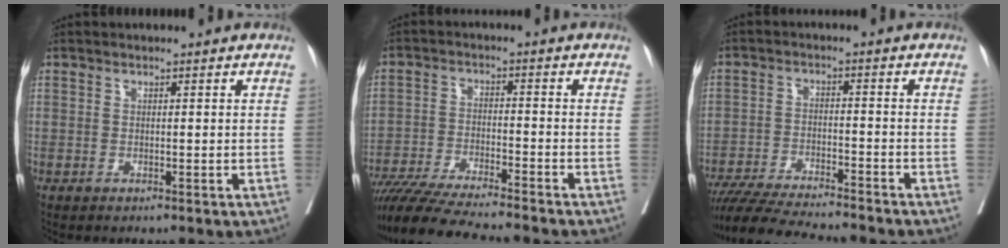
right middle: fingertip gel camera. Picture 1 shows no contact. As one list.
[{"total": 13.2, "force": [-11.8, -0.6, 5.9], "torque": [-0.087, -0.023, -0.198]}, {"total": 13.7, "force": [-12.5, 0.3, 5.8], "torque": [-0.085, -0.016, -0.200]}]